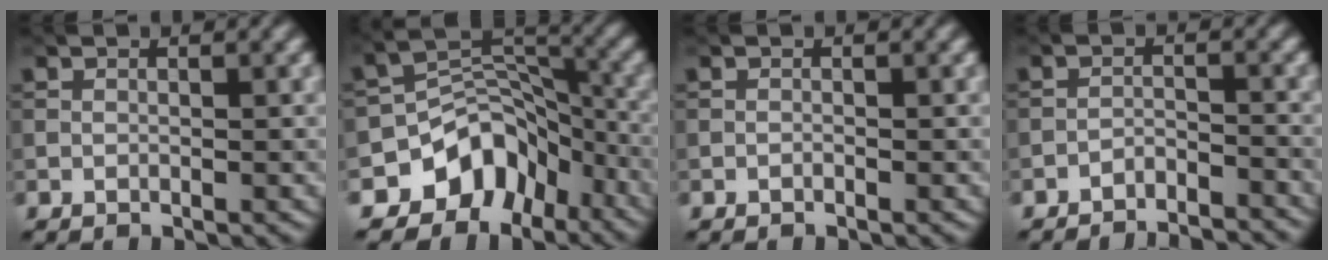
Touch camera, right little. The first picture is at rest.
{"total": 7.9, "force": [-4.9, 5.5, 2.9], "torque": [-0.024, 0.002, -0.092]}
{"total": 0.0}
{"total": 4.7, "force": [-4.6, 0.6, 1.0], "torque": [-0.021, -0.005, -0.070]}